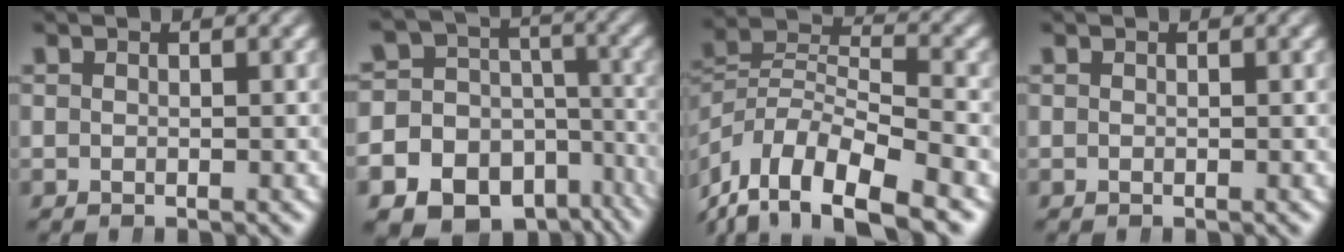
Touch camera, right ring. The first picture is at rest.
{"total": 21.1, "force": [-10.5, 16.9, 7.0], "torque": [-0.188, -0.093, -0.163]}
{"total": 10.2, "force": [-3.1, 7.1, 6.6], "torque": [-0.139, -0.028, -0.047]}
{"total": 0.0}